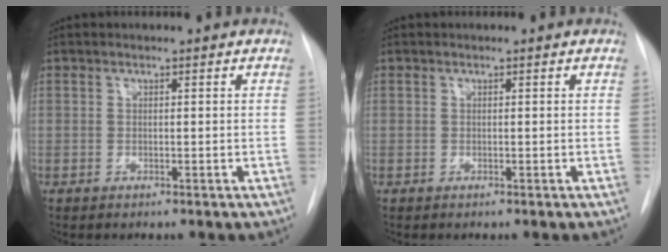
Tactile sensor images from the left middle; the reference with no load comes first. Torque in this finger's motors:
{"motor_torque": [0.00, 0.00, -0.02, 0.00]}